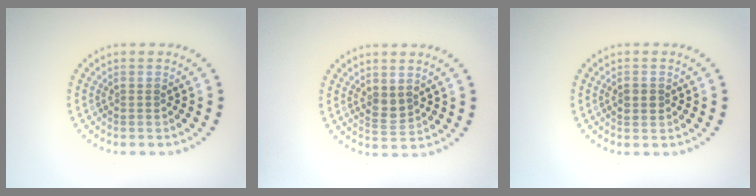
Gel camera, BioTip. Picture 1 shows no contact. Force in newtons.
{"total": 1.7, "press": 1.6, "slide": 0.6}
{"total": 1.4, "press": 1.4, "slide": 0.2}